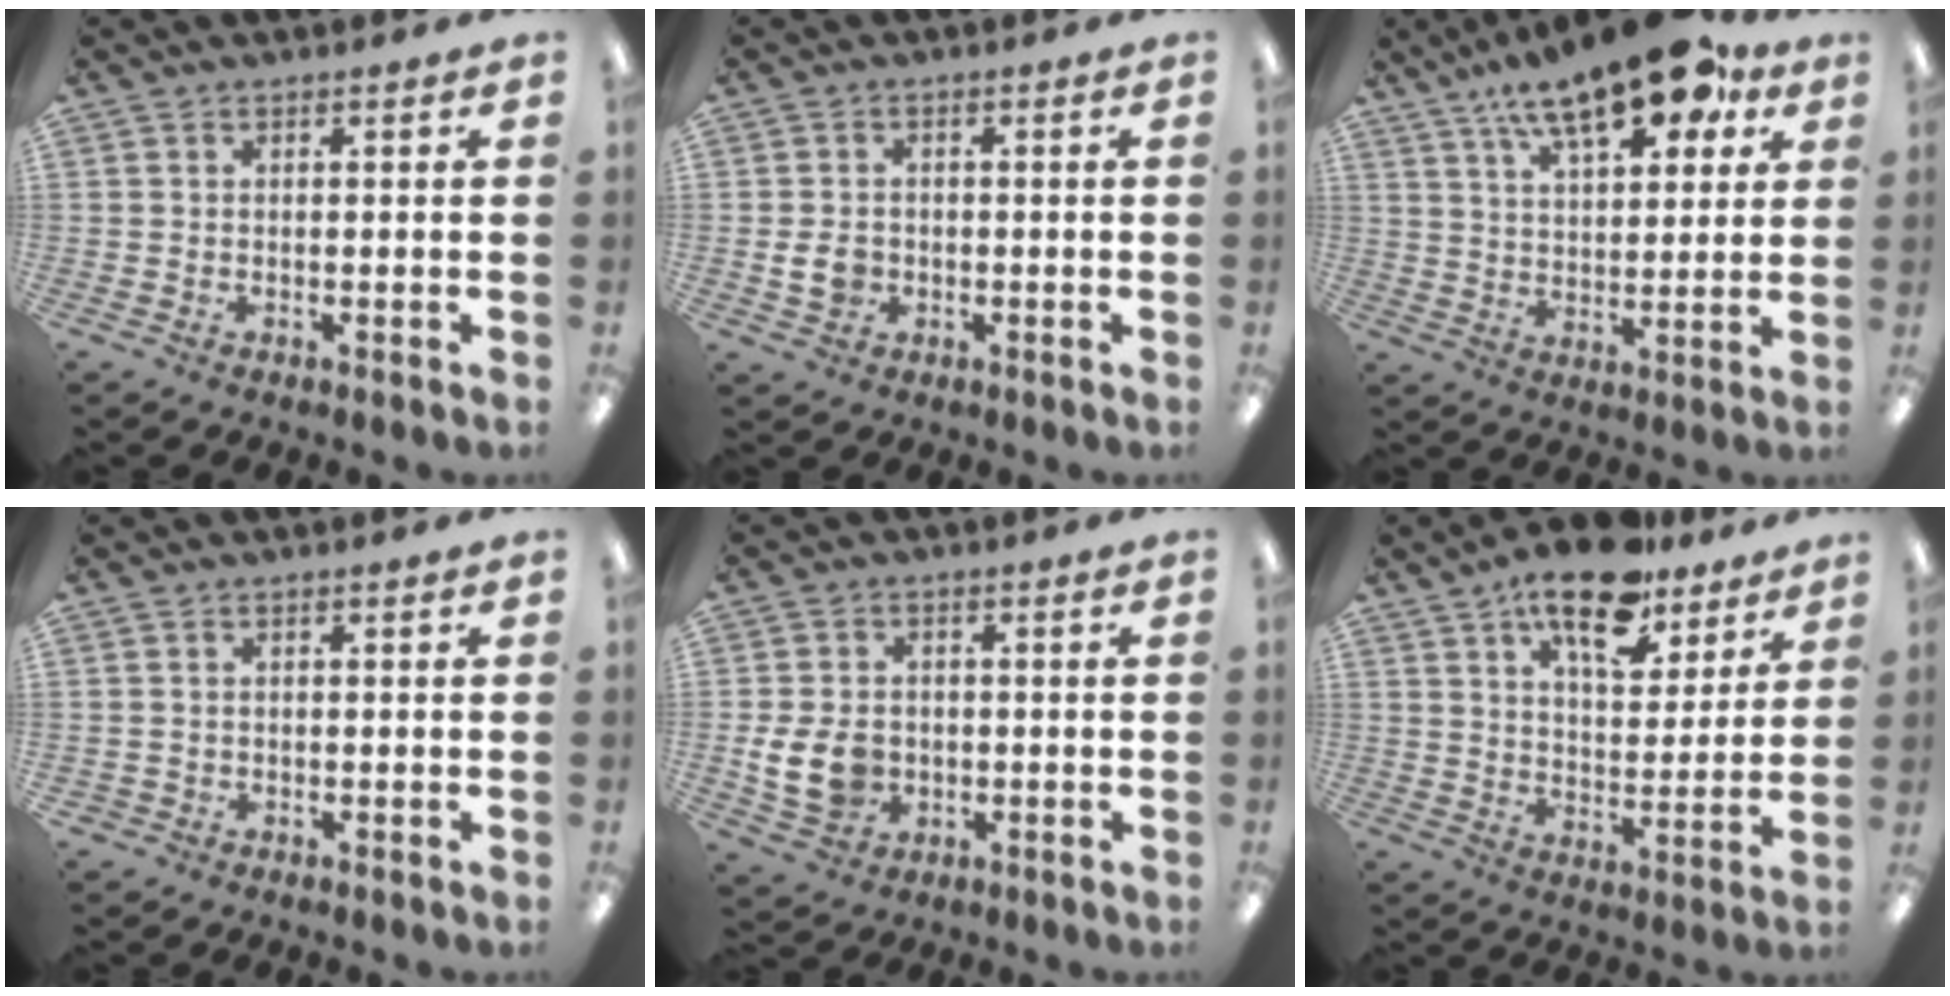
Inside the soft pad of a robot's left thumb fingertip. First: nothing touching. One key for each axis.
{"total": 4.3, "fx": -0.6, "fy": 3.5, "fz": 2.4, "tx": -0.040, "ty": 0.002, "tz": -0.013}
{"total": 17.8, "fx": 11.7, "fy": 6.7, "fz": 11.6, "tx": -0.184, "ty": -0.056, "tz": 0.193}
{"total": 0.9, "fx": -0.3, "fy": 0.8, "fz": 0.0, "tx": 0.000, "ty": 0.004, "tz": -0.009}
{"total": 9.0, "fx": -1.4, "fy": 7.0, "fz": 5.6, "tx": -0.111, "ty": 0.008, "tz": -0.024}
{"total": 16.2, "fx": 11.7, "fy": 6.9, "fz": 8.9, "tx": -0.135, "ty": -0.060, "tz": 0.200}